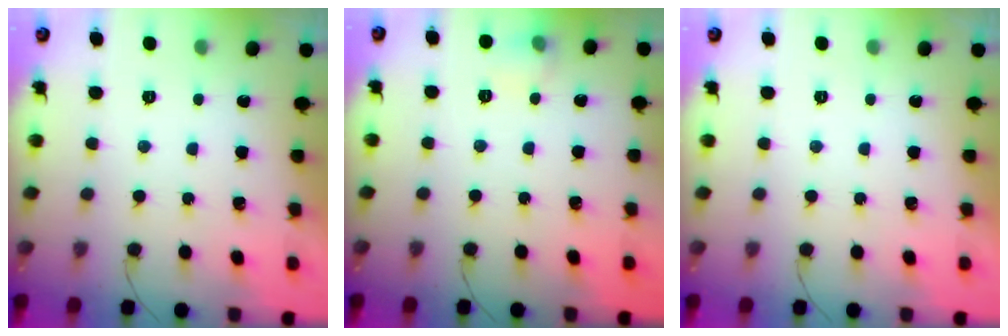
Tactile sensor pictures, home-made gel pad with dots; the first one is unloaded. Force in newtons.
{"total": 5.5, "press": 5.4, "slide": 1.4}
{"total": 0.0}